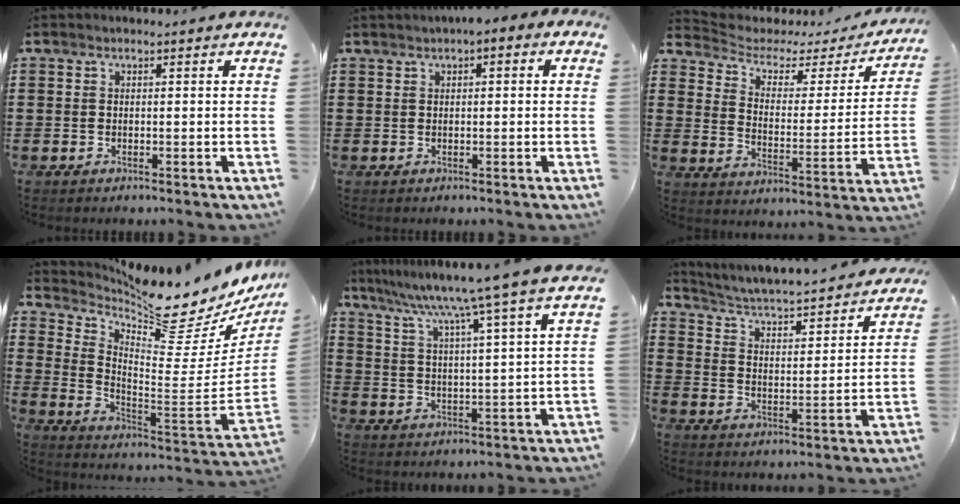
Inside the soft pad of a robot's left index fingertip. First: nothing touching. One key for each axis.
{"total": 1.4, "fx": 0.3, "fy": 0.6, "fz": 1.2, "tx": -0.025, "ty": 0.003, "tz": 0.004}
{"total": 3.5, "fx": 2.3, "fy": 2.2, "fz": 1.6, "tx": -0.051, "ty": -0.011, "tz": 0.030}
{"total": 9.5, "fx": 8.7, "fy": 0.7, "fz": 3.9, "tx": -0.089, "ty": -0.099, "tz": 0.139}
{"total": 8.4, "fx": 7.1, "fy": -2.0, "fz": 4.1, "tx": -0.108, "ty": -0.050, "tz": 0.109}
{"total": 3.0, "fx": 2.8, "fy": 0.0, "fz": 1.1, "tx": -0.040, "ty": -0.036, "tz": 0.035}